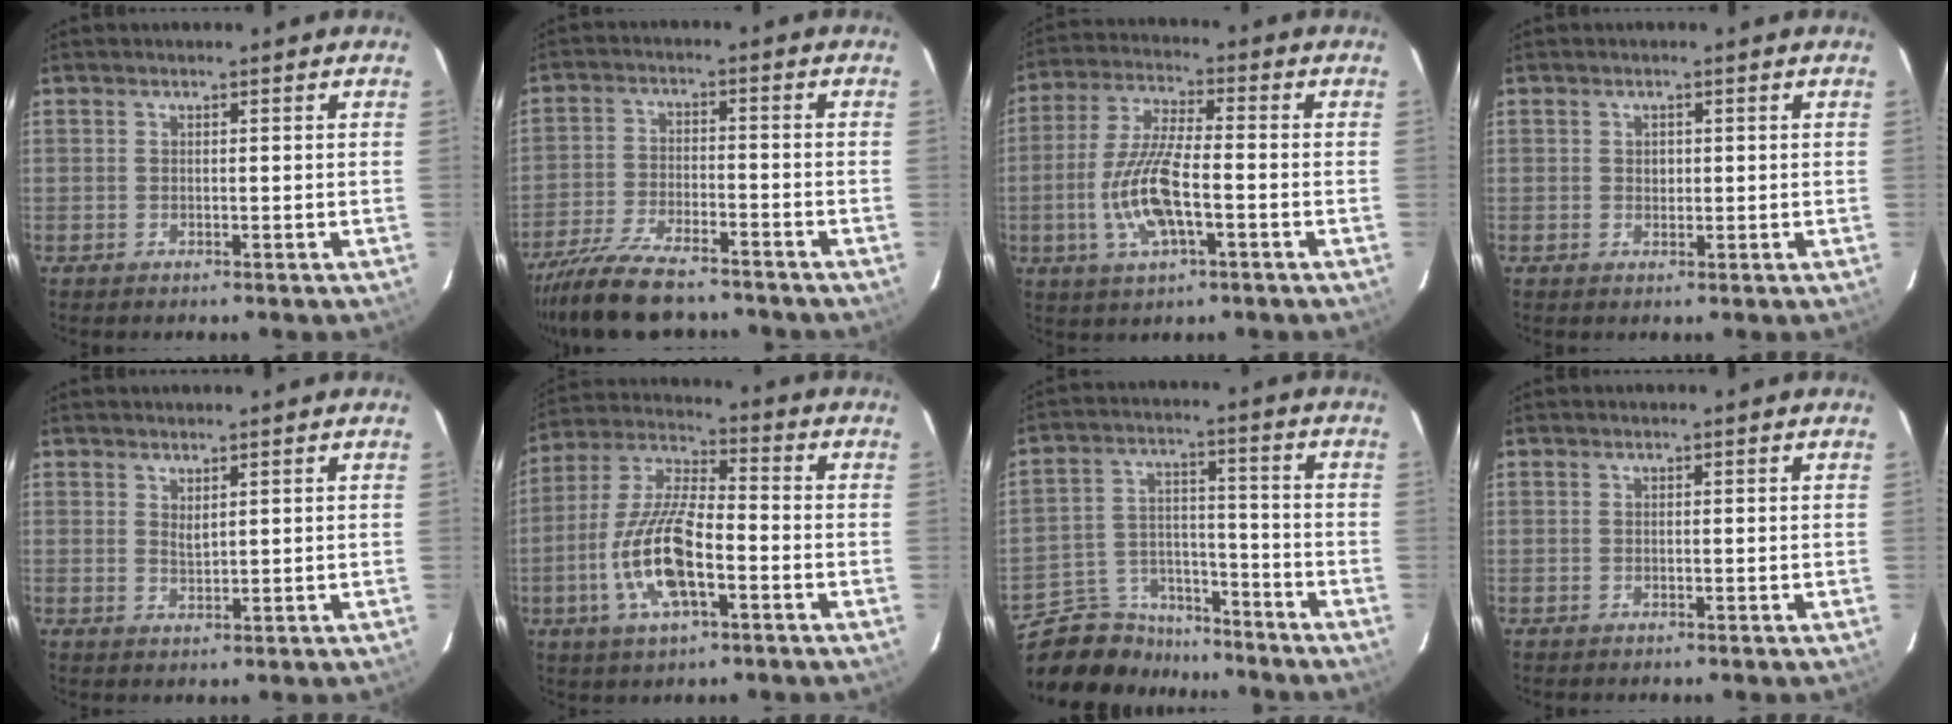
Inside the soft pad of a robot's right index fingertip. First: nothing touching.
{"total": 15.7, "force": [-13.2, 4.4, 7.2], "torque": [-0.164, -0.025, -0.226]}
{"total": 11.9, "force": [-3.4, 3.7, 10.8], "torque": [-0.228, -0.004, -0.065]}
{"total": 1.2, "force": [0.3, 1.0, 0.5], "torque": [-0.007, 0.003, 0.005]}
{"total": 2.2, "force": [1.3, 0.9, 1.6], "torque": [-0.026, -0.004, 0.024]}
{"total": 14.6, "force": [-4.8, 5.1, 12.8], "torque": [-0.273, -0.006, -0.092]}
{"total": 13.4, "force": [-11.6, 6.3, 2.3], "torque": [-0.071, 0.036, -0.184]}
{"total": 0.0}